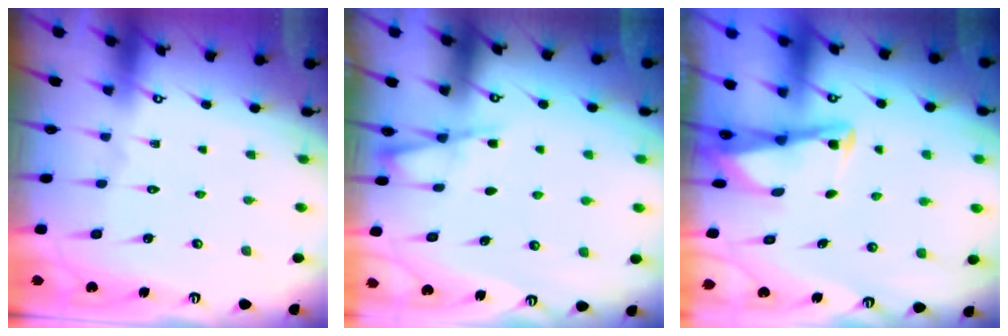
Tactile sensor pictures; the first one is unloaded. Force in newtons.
{"total": 2.9, "press": 2.9, "slide": 0.4}
{"total": 3.0, "press": 3.0, "slide": 0.4}